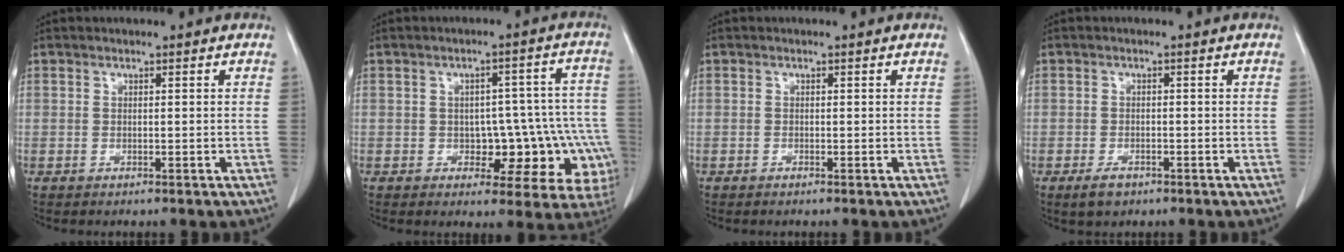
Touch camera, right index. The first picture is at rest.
{"total": 13.9, "force": [-4.5, 7.2, 11.0], "torque": [-0.075, 0.040, -0.045]}
{"total": 0.0}
{"total": 2.7, "force": [-1.7, 1.5, 1.5], "torque": [-0.029, -0.001, -0.021]}